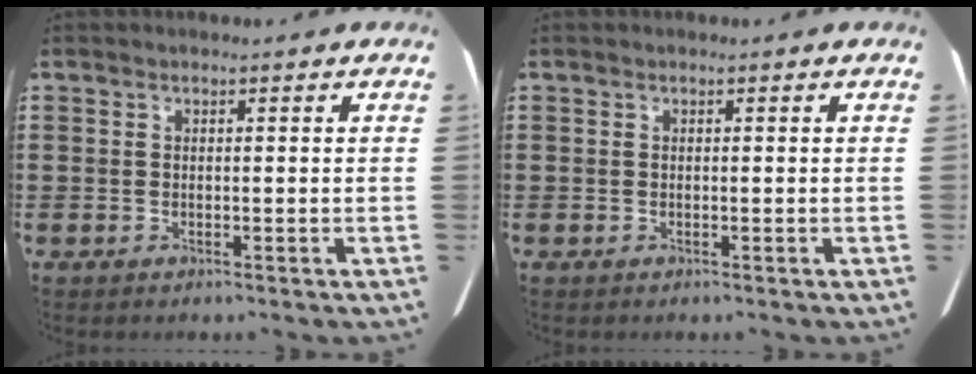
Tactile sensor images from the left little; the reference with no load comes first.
{"total": 0.0}